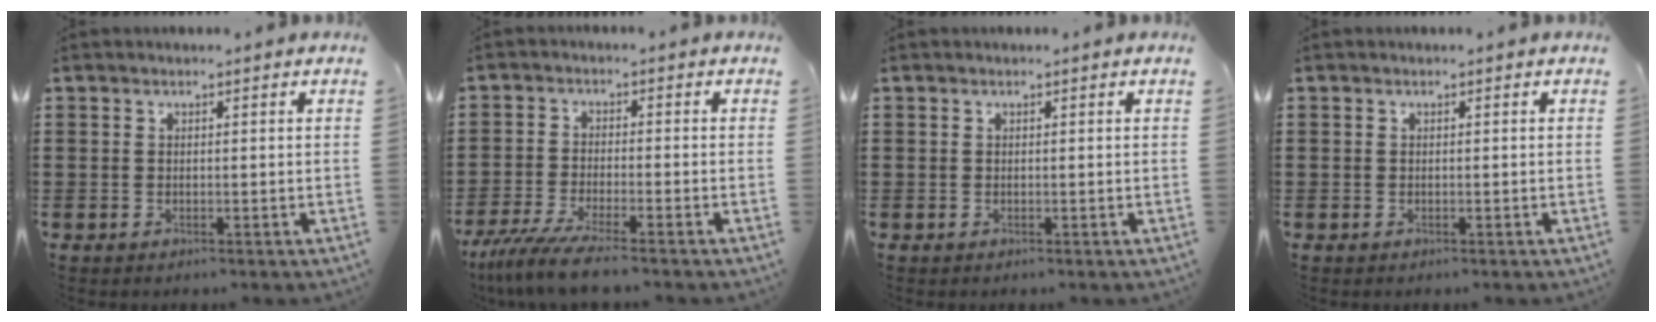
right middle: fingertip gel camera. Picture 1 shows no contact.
{"total": 6.0, "force": [-5.0, 0.1, 3.3], "torque": [-0.088, -0.024, -0.102]}
{"total": 0.0}
{"total": 0.5, "force": [-0.2, 0.5, -0.1], "torque": [0.001, 0.006, -0.006]}